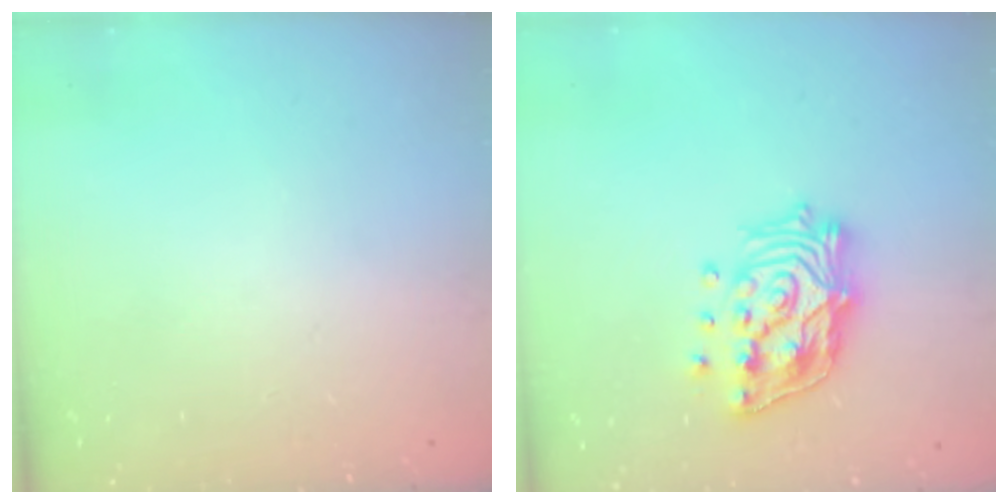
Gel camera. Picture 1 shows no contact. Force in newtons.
{"total": 16.8, "press": 16.6, "slide": 2.6}